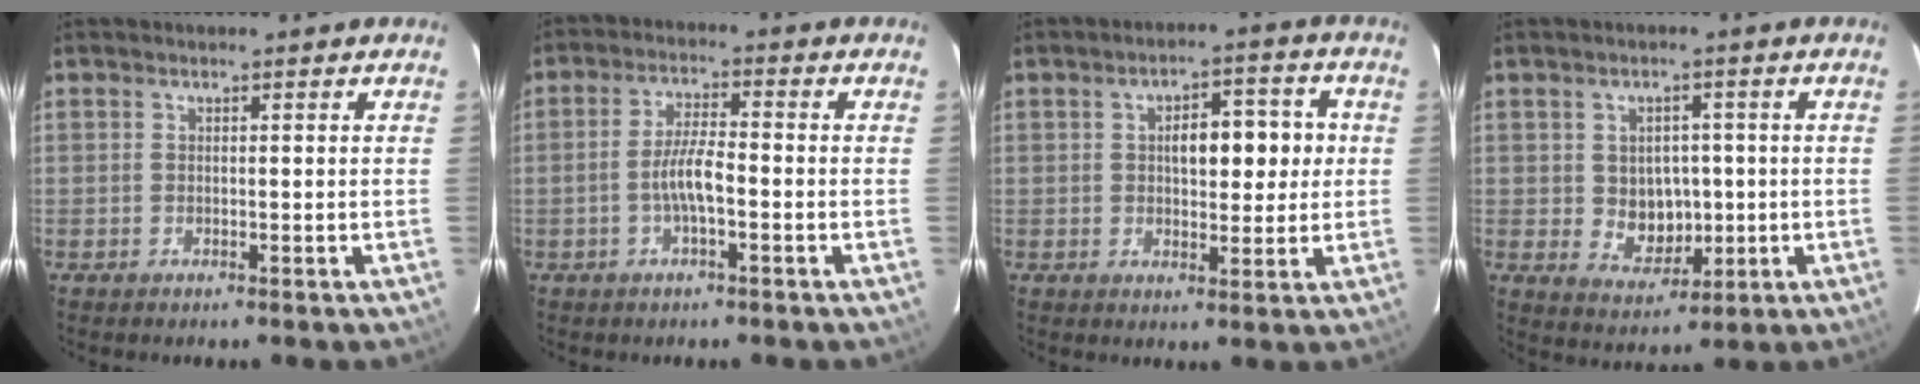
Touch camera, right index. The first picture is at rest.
{"total": 5.5, "force": [-1.7, 1.2, 5.1], "torque": [-0.101, 0.006, -0.032]}
{"total": 8.0, "force": [1.0, 4.1, 6.8], "torque": [-0.107, 0.021, 0.019]}
{"total": 6.7, "force": [-0.2, 5.8, 3.5], "torque": [-0.064, 0.002, 0.015]}